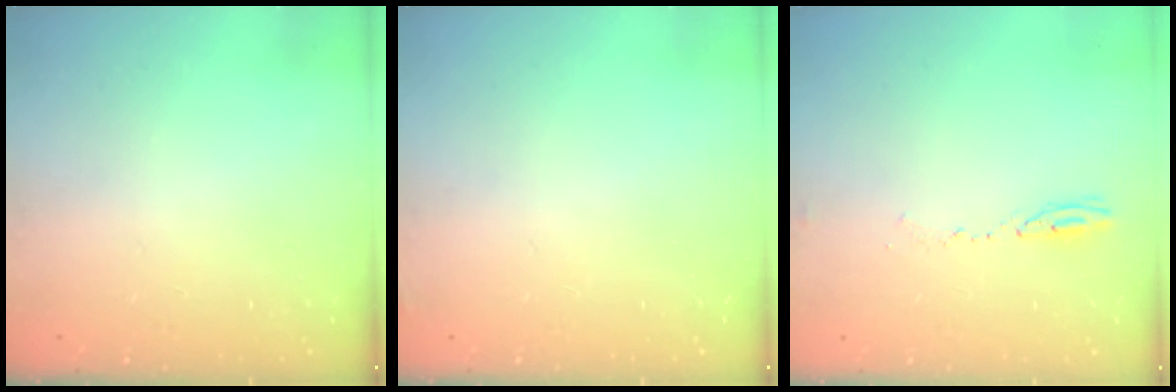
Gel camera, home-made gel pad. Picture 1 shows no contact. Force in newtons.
{"total": 2.3, "press": 2.2, "slide": 0.8}
{"total": 3.7, "press": 3.6, "slide": 1.1}